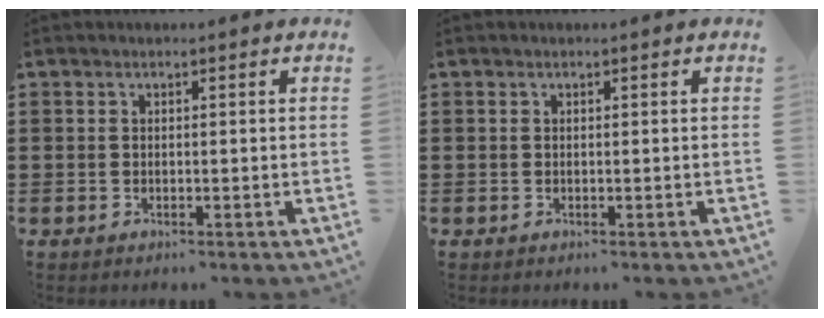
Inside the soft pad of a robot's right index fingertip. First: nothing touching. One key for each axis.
{"total": 0.0}